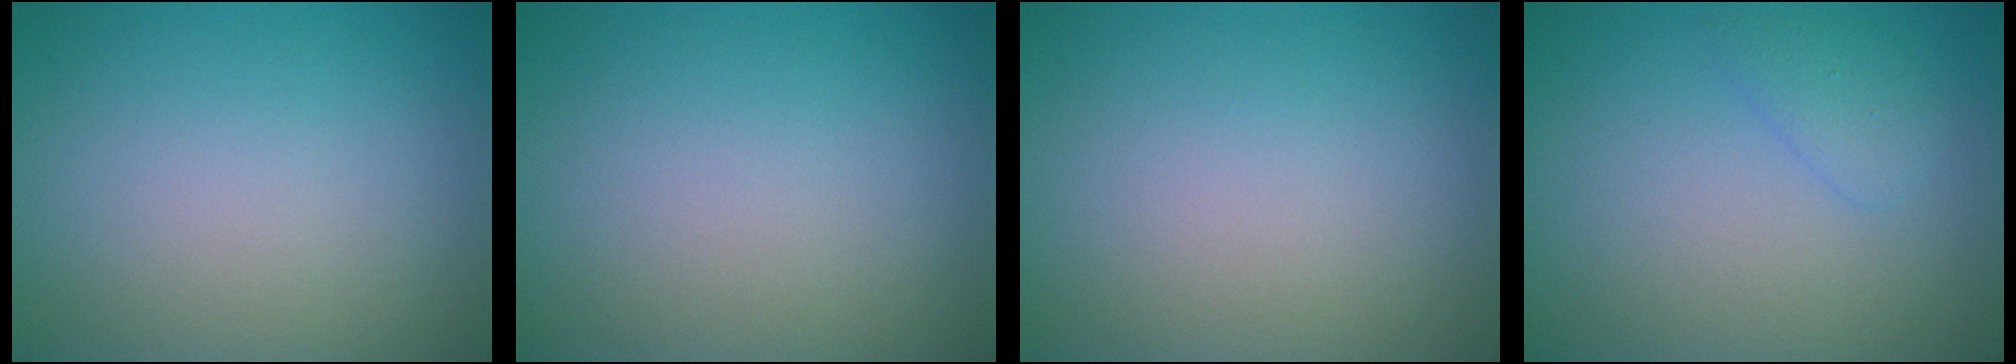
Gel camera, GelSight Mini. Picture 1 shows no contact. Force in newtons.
{"total": 0.0}
{"total": 0.0}
{"total": 1.4, "press": 1.4, "slide": 0.2}